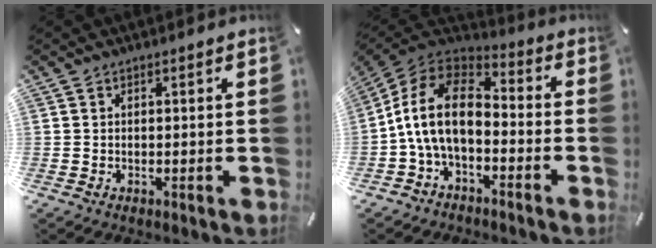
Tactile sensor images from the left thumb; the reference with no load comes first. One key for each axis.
{"total": 14.8, "fx": -2.8, "fy": 8.9, "fz": 11.5, "tx": -0.248, "ty": 0.023, "tz": -0.057}